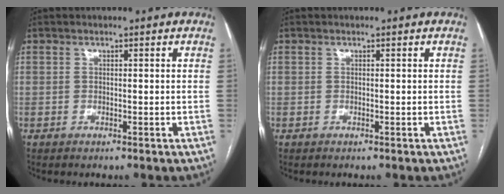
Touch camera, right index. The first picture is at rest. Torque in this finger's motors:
{"motor_torque": [0.00, 0.00, 0.00, 0.00]}